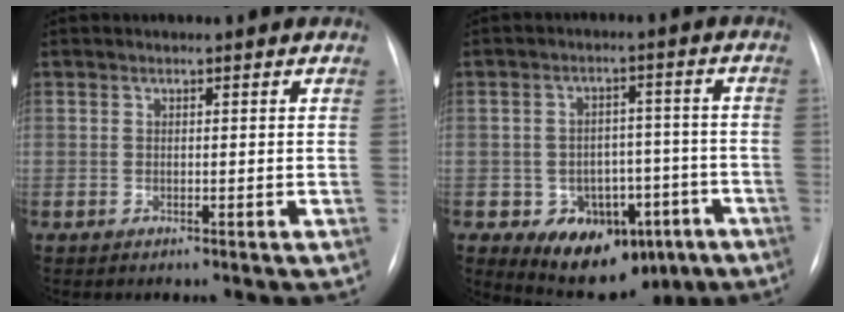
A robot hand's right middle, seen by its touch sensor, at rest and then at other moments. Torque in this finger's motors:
{"motor_torque": [0.24, -0.40, 0.17, 0.02]}